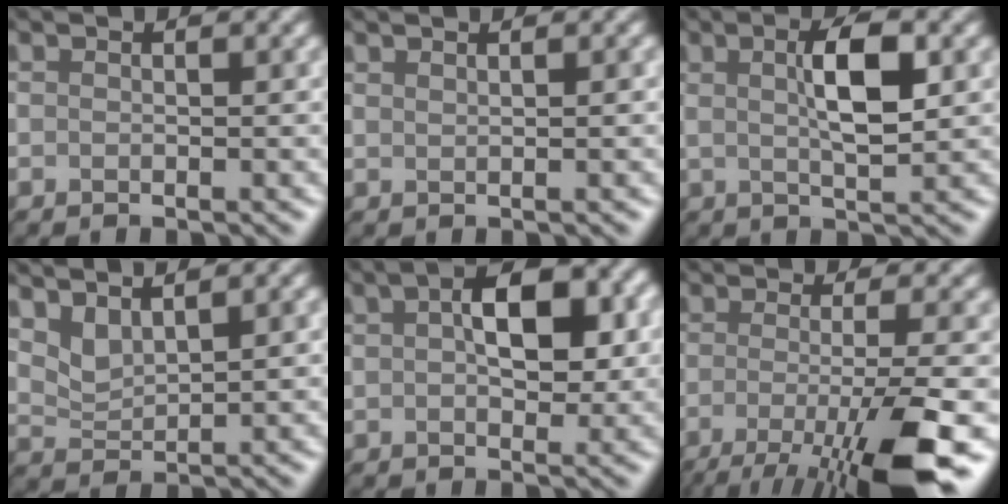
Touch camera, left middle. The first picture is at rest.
{"total": 1.3, "force": [1.0, 0.4, 0.7], "torque": [0.001, 0.003, 0.000]}
{"total": 3.2, "force": [1.3, 0.2, 2.9], "torque": [-0.066, 0.002, 0.023]}
{"total": 2.2, "force": [2.2, -0.1, 0.2], "torque": [-0.024, -0.010, 0.053]}
{"total": 4.1, "force": [1.4, 1.4, 3.6], "torque": [-0.059, 0.008, 0.017]}
{"total": 8.9, "force": [-4.9, 1.6, 7.3], "torque": [-0.120, -0.012, -0.089]}